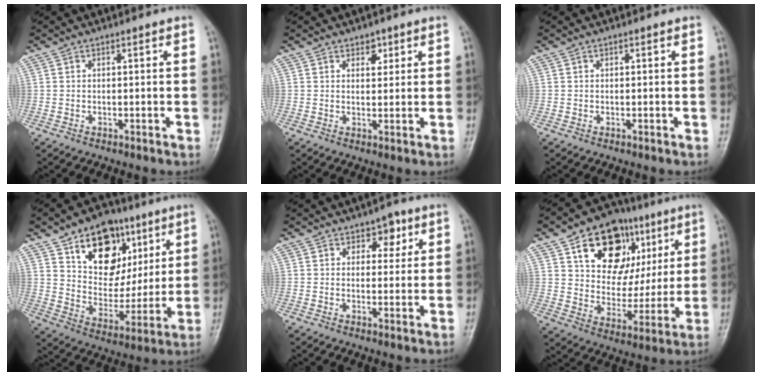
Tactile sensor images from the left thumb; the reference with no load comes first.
{"total": 2.6, "force": [1.5, 1.8, 1.2], "torque": [0.001, -0.008, 0.022]}
{"total": 0.0}
{"total": 17.5, "force": [8.6, 11.8, 9.6], "torque": [-0.100, -0.035, 0.150]}
{"total": 4.1, "force": [1.9, 3.0, 2.1], "torque": [0.006, -0.005, 0.022]}
{"total": 20.4, "force": [8.9, 13.6, 12.2], "torque": [-0.131, -0.012, 0.146]}